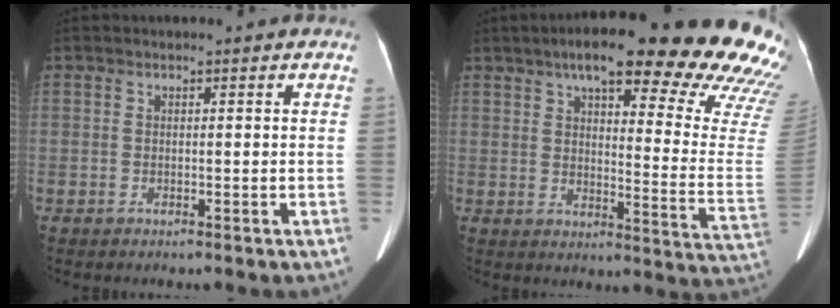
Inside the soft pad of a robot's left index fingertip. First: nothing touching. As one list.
[{"total": 28.6, "force": [22.8, 4.5, 16.6], "torque": [-0.167, -0.055, 0.262]}]